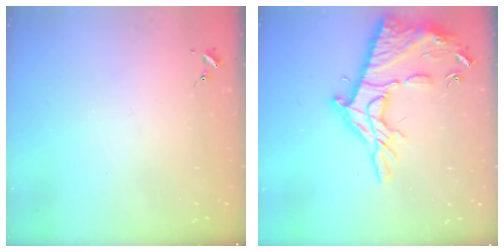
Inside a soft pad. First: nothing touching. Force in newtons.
{"total": 21.1, "press": 21.0, "slide": 1.6}